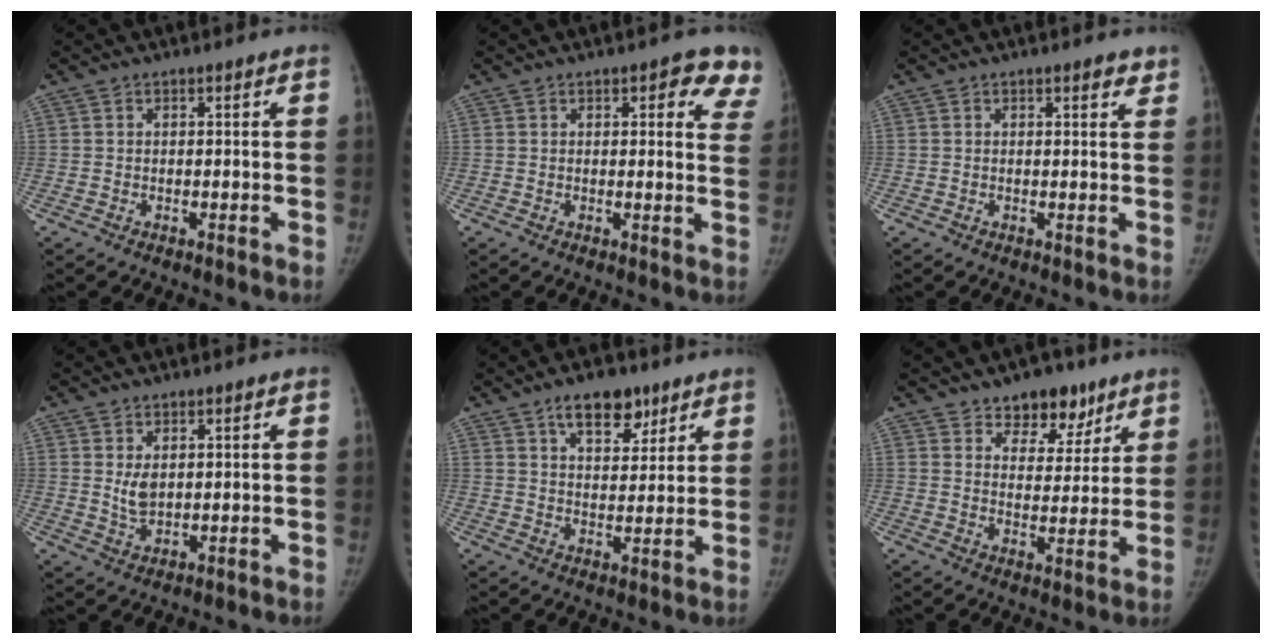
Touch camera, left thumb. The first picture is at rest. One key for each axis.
{"total": 8.5, "fx": 5.0, "fy": 3.6, "fz": 5.9, "tx": -0.026, "ty": -0.019, "tz": 0.040}
{"total": 1.8, "fx": 1.3, "fy": 0.7, "fz": 1.1, "tx": -0.004, "ty": -0.006, "tz": 0.013}
{"total": 3.7, "fx": 0.9, "fy": 2.4, "fz": 2.7, "tx": -0.037, "ty": -0.012, "tz": 0.024}
{"total": 9.3, "fx": 5.9, "fy": 4.9, "fz": 5.4, "tx": -0.050, "ty": -0.030, "tz": 0.093}
{"total": 9.4, "fx": 6.5, "fy": 5.6, "fz": 3.7, "tx": -0.009, "ty": -0.034, "tz": 0.099}